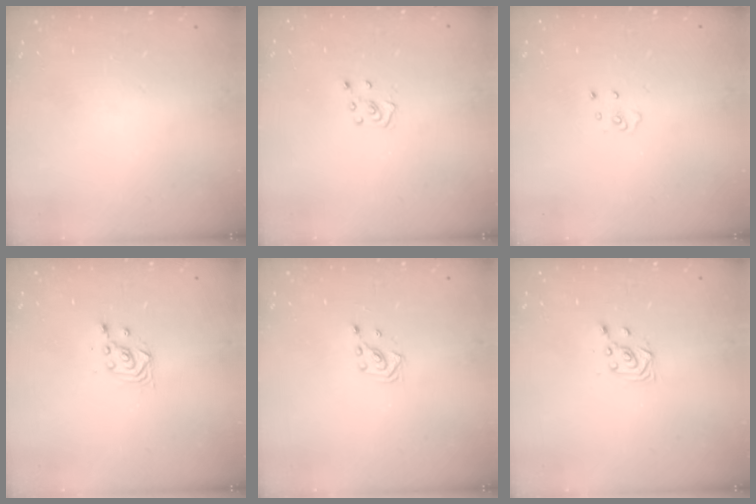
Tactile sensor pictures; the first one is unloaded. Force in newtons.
{"total": 4.0, "press": 4.0, "slide": 0.4}
{"total": 3.6, "press": 3.6, "slide": 0.3}
{"total": 3.3, "press": 3.3, "slide": 0.4}
{"total": 2.6, "press": 2.6, "slide": 0.3}
{"total": 3.6, "press": 3.5, "slide": 1.2}